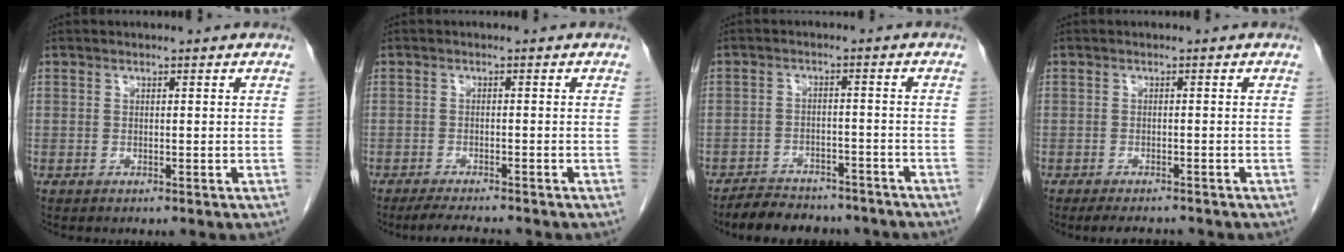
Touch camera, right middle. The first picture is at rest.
{"total": 4.8, "force": [-4.3, 0.3, 2.1], "torque": [-0.037, -0.016, -0.071]}
{"total": 10.4, "force": [-9.2, 3.7, 3.2], "torque": [-0.046, 0.006, -0.124]}
{"total": 4.5, "force": [-4.0, 1.0, 1.7], "torque": [-0.023, -0.009, -0.059]}